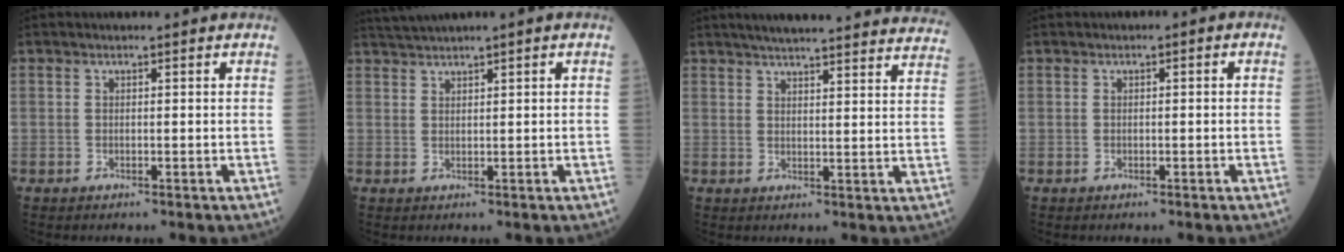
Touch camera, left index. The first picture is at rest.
{"total": 2.6, "force": [2.0, -0.5, 1.4], "torque": [-0.038, 0.015, 0.048]}
{"total": 27.4, "force": [25.5, 2.3, 10.0], "torque": [-0.148, -0.039, 0.298]}
{"total": 0.8, "force": [-0.3, 0.3, 0.6], "torque": [-0.008, 0.008, -0.007]}